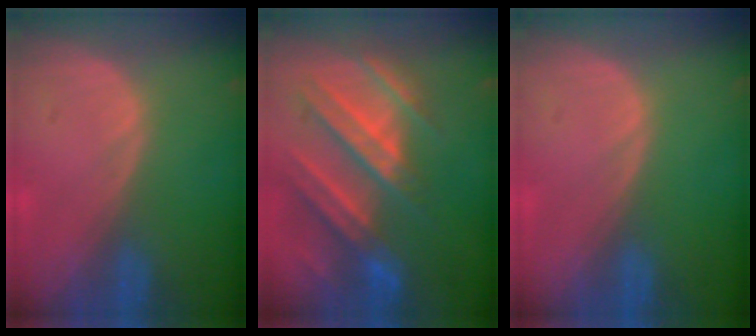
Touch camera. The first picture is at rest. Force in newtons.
{"total": 10.5, "press": 9.6, "slide": 4.2}
{"total": 0.0}